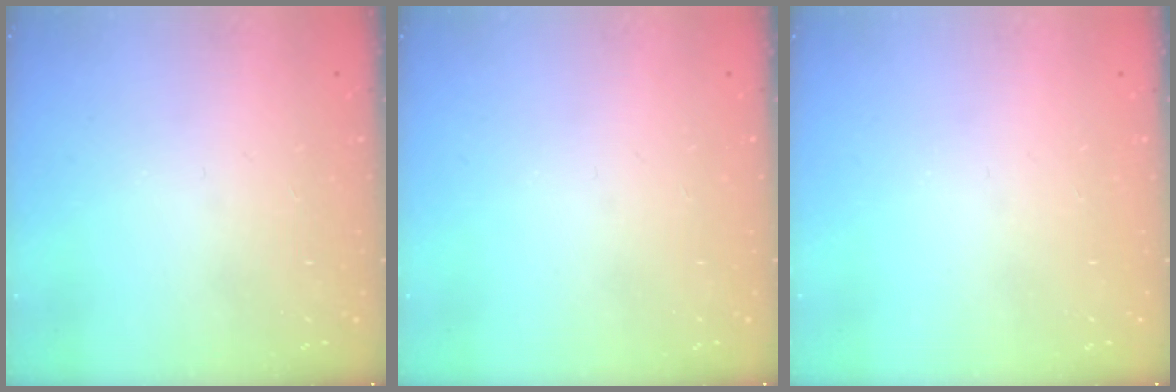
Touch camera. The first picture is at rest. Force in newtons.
{"total": 0.0}
{"total": 0.0}